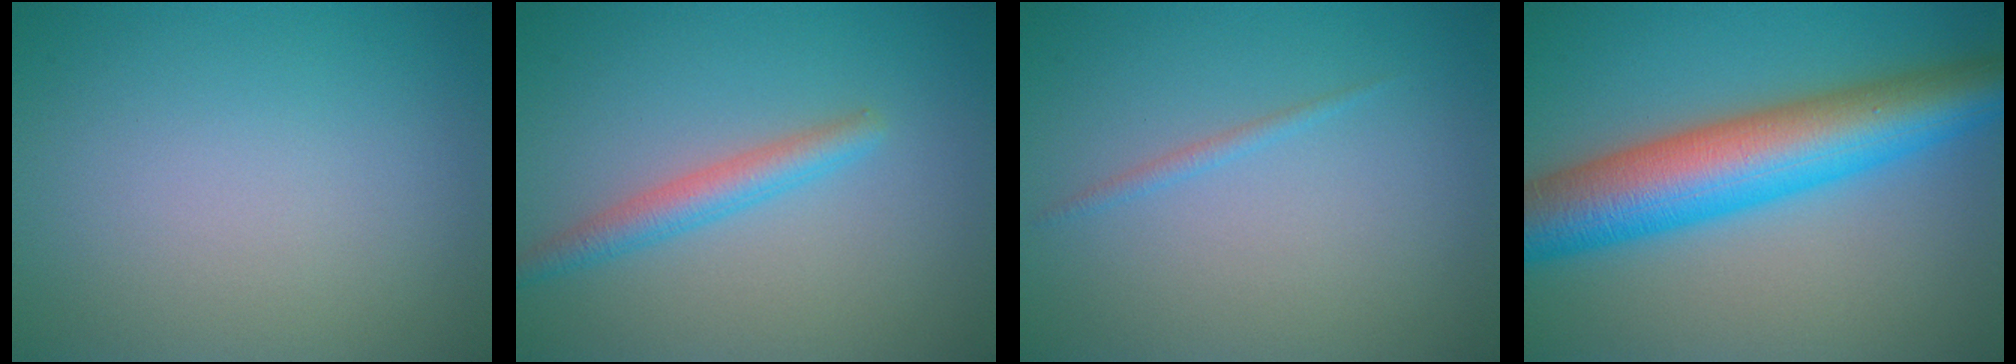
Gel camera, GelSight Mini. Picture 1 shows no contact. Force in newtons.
{"total": 2.5, "press": 2.5, "slide": 0.2}
{"total": 0.7, "press": 0.7, "slide": 0.0}
{"total": 10.8, "press": 10.8, "slide": 0.2}